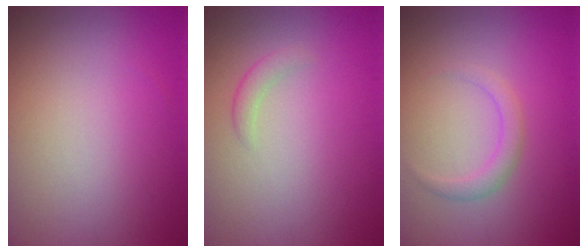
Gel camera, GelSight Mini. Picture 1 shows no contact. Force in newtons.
{"total": 1.1, "press": 1.1, "slide": 0.0}
{"total": 1.7, "press": 1.7, "slide": 0.1}